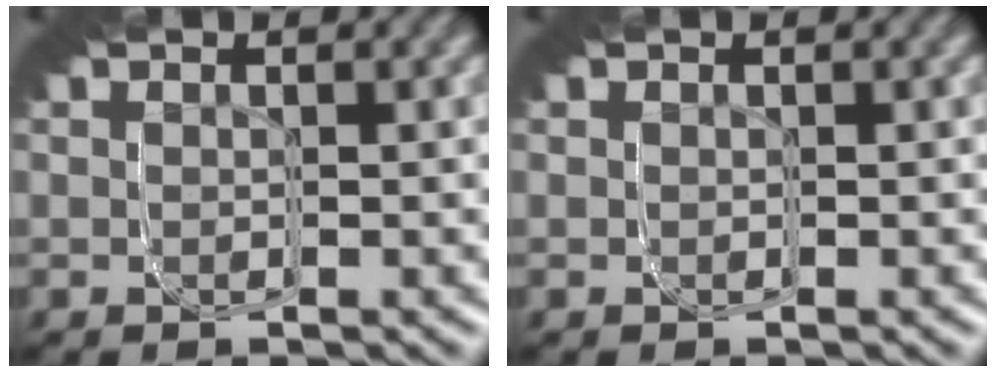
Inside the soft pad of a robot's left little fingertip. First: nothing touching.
{"total": 0.0}